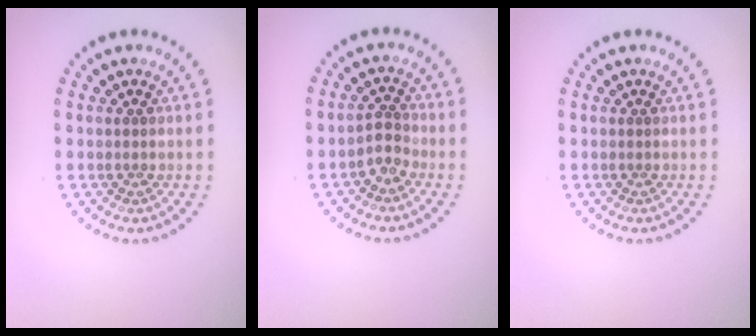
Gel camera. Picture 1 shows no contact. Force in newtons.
{"total": 1.8, "press": 1.4, "slide": 1.1}
{"total": 0.0}